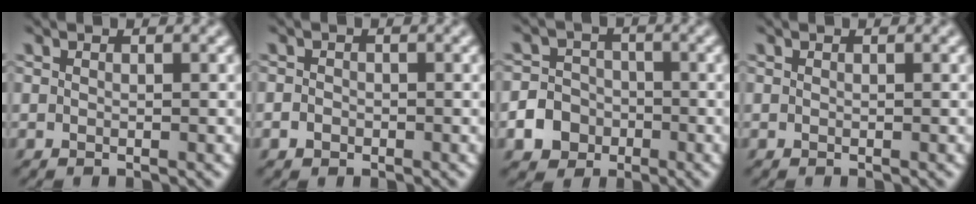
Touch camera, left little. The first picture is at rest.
{"total": 1.1, "force": [-0.4, 0.9, 0.3], "torque": [0.006, 0.001, -0.011]}
{"total": 6.1, "force": [-2.9, 5.2, 1.2], "torque": [-0.016, -0.009, -0.069]}
{"total": 0.0}